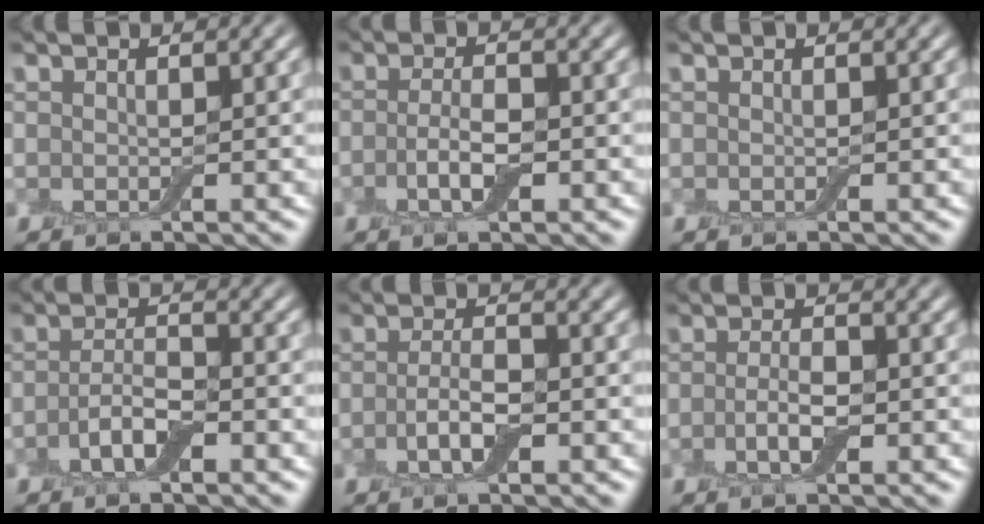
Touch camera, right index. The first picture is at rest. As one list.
[{"total": 2.6, "force": [-0.7, 0.9, 2.4], "torque": [-0.049, -0.001, -0.018]}, {"total": 0.0}, {"total": 2.9, "force": [-1.3, 1.0, 2.4], "torque": [-0.051, 0.003, -0.030]}, {"total": 2.7, "force": [-0.8, 0.9, 2.4], "torque": [-0.049, 0.000, -0.021]}, {"total": 2.3, "force": [-0.7, 0.8, 2.1], "torque": [-0.043, 0.000, -0.018]}]